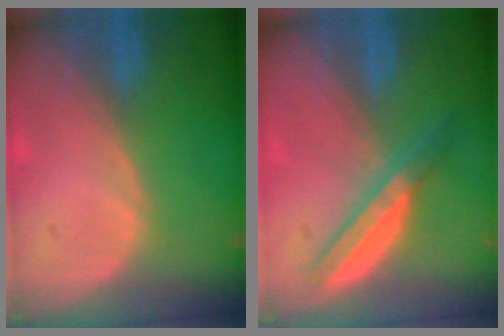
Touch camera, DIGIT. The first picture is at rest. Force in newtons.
{"total": 5.1, "press": 4.8, "slide": 1.7}